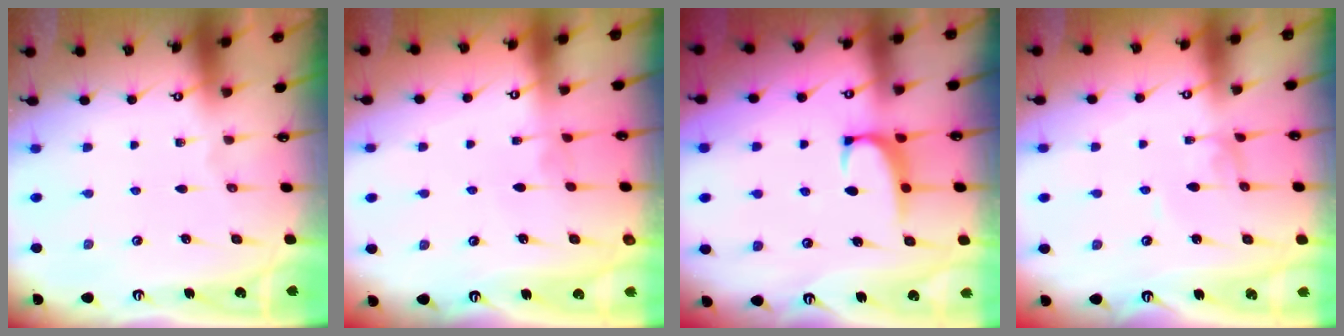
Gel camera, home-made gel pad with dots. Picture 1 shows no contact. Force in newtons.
{"total": 2.7, "press": 2.6, "slide": 0.2}
{"total": 1.5, "press": 1.2, "slide": 0.8}
{"total": 2.6, "press": 2.6, "slide": 0.0}